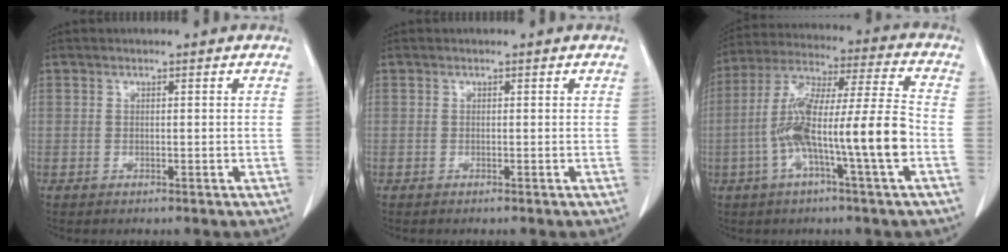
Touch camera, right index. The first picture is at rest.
{"total": 0.0}
{"total": 15.1, "force": [-4.0, 0.4, 14.6], "torque": [-0.278, 0.015, -0.075]}